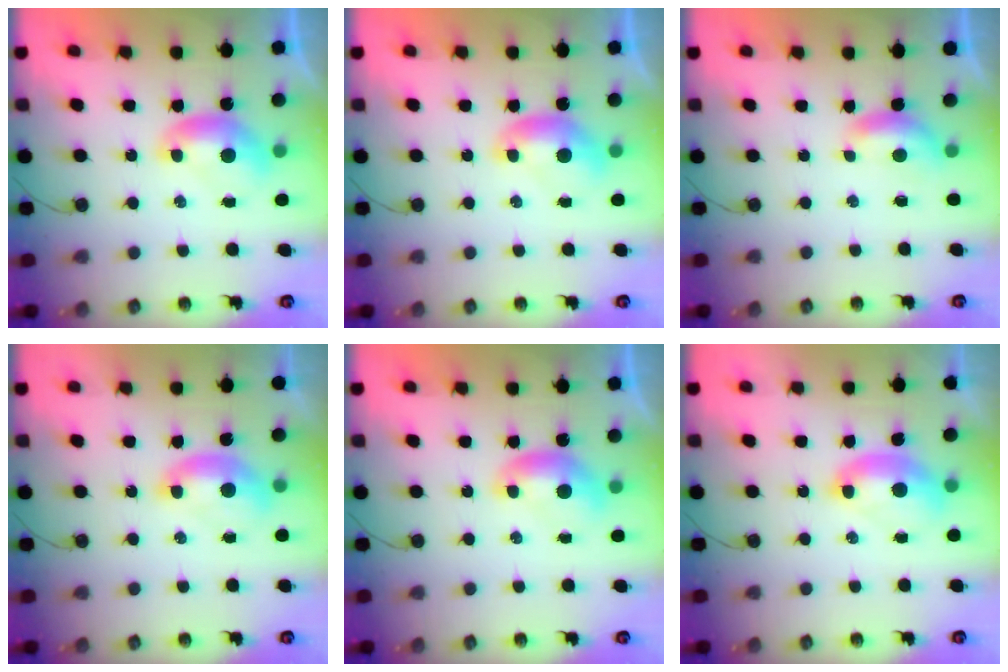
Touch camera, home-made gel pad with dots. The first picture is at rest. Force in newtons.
{"total": 0.0}
{"total": 1.2, "press": 1.1, "slide": 0.5}
{"total": 1.5, "press": 1.4, "slide": 0.6}
{"total": 0.0}
{"total": 2.5, "press": 2.5, "slide": 0.6}